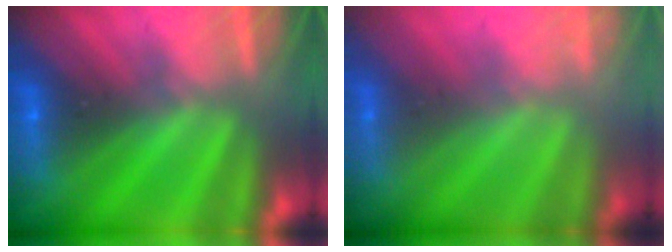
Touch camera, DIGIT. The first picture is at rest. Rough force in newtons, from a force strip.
{"total": 1.8}